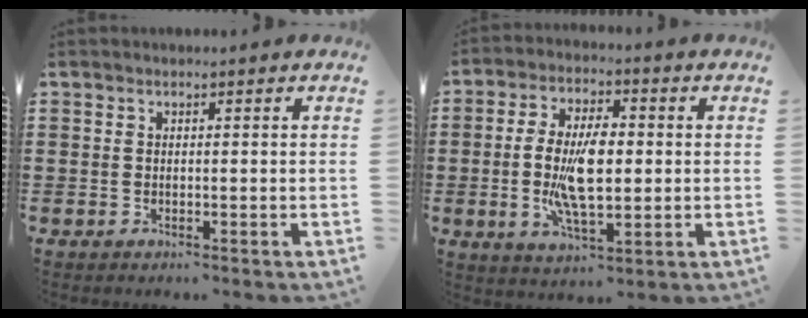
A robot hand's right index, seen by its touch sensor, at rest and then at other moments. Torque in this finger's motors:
{"motor_torque": [2.14, 0.00, 0.52, 0.17]}